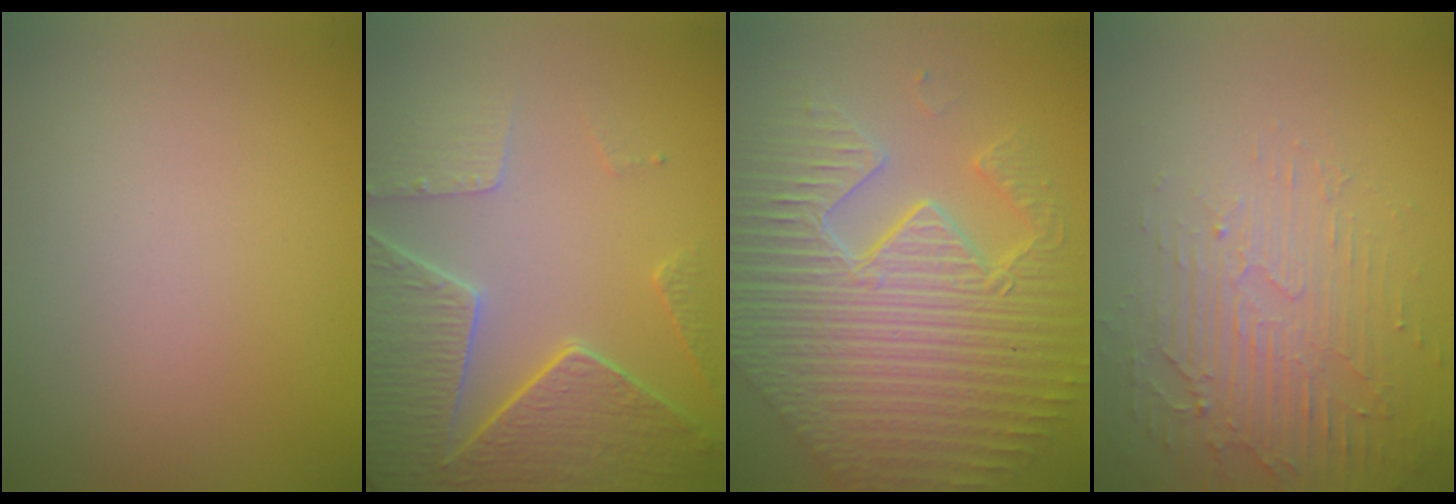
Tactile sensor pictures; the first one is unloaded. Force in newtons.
{"total": 7.9, "press": 6.0, "slide": 5.1}
{"total": 11.9, "press": 7.9, "slide": 9.0}
{"total": 4.3, "press": 3.2, "slide": 2.8}